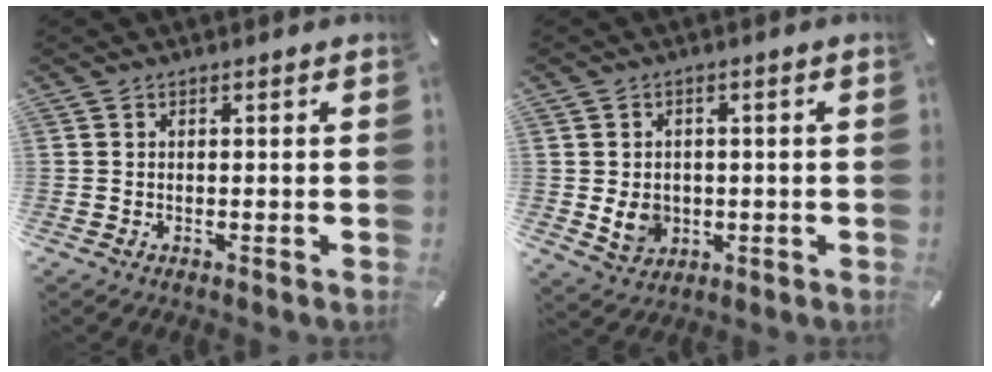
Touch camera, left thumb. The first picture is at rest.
{"total": 6.0, "force": [-0.6, 5.2, 2.9], "torque": [-0.059, -0.002, -0.012]}